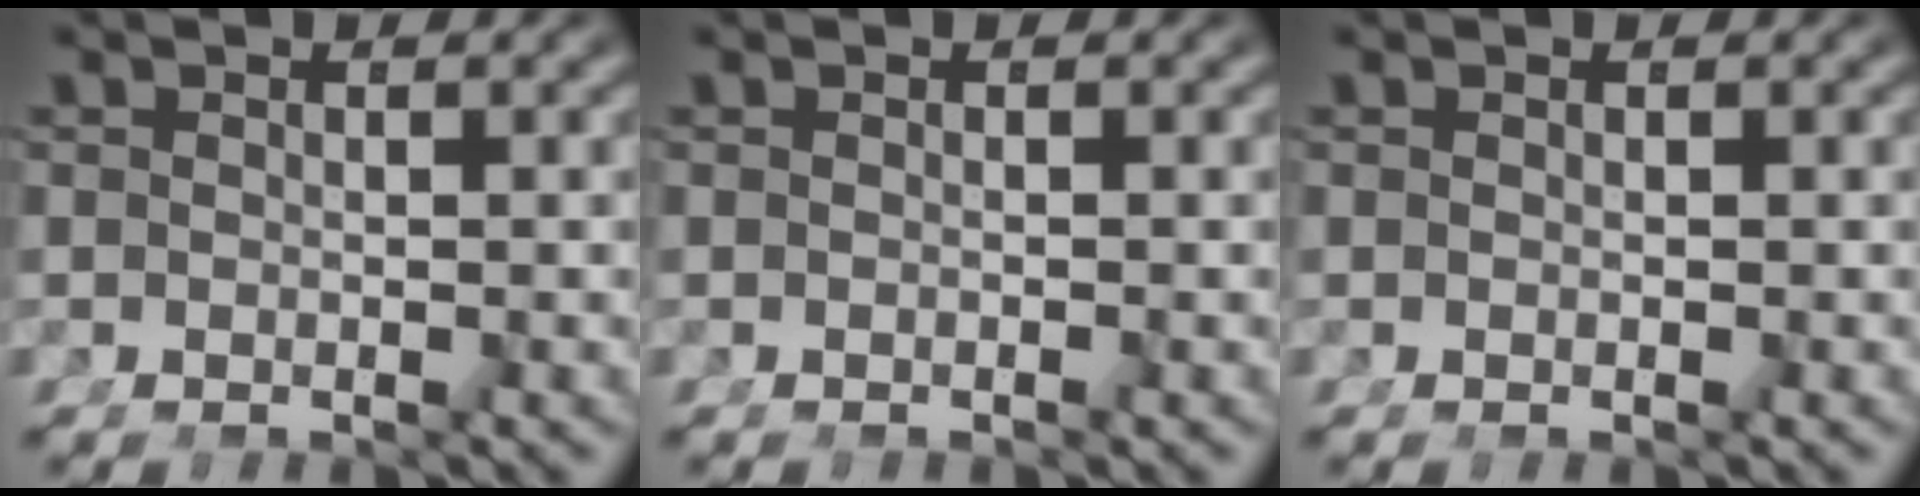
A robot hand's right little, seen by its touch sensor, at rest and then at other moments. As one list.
[{"total": 0.0}, {"total": 0.0}]